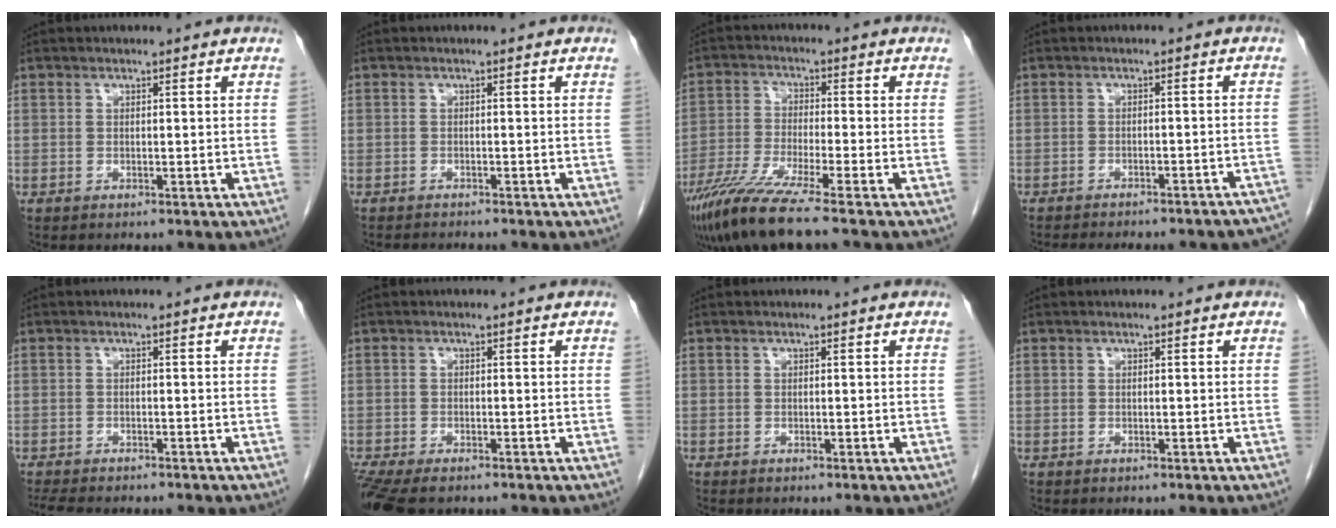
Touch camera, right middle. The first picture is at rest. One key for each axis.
{"total": 2.1, "fx": -2.0, "fy": -0.3, "fz": 0.5, "tx": -0.010, "ty": -0.007, "tz": -0.030}
{"total": 10.0, "fx": -7.6, "fy": -1.1, "fz": 6.5, "tx": -0.122, "ty": -0.035, "tz": -0.136}
{"total": 18.5, "fx": -16.8, "fy": 3.7, "fz": 6.8, "tx": -0.093, "ty": 0.003, "tz": -0.193}
{"total": 7.4, "fx": -6.4, "fy": 1.6, "fz": 3.3, "tx": -0.053, "ty": -0.011, "tz": -0.092}
{"total": 7.7, "fx": -5.7, "fy": 2.7, "fz": 4.3, "tx": -0.086, "ty": -0.015, "tz": -0.095}
{"total": 0.0}
{"total": 0.0}